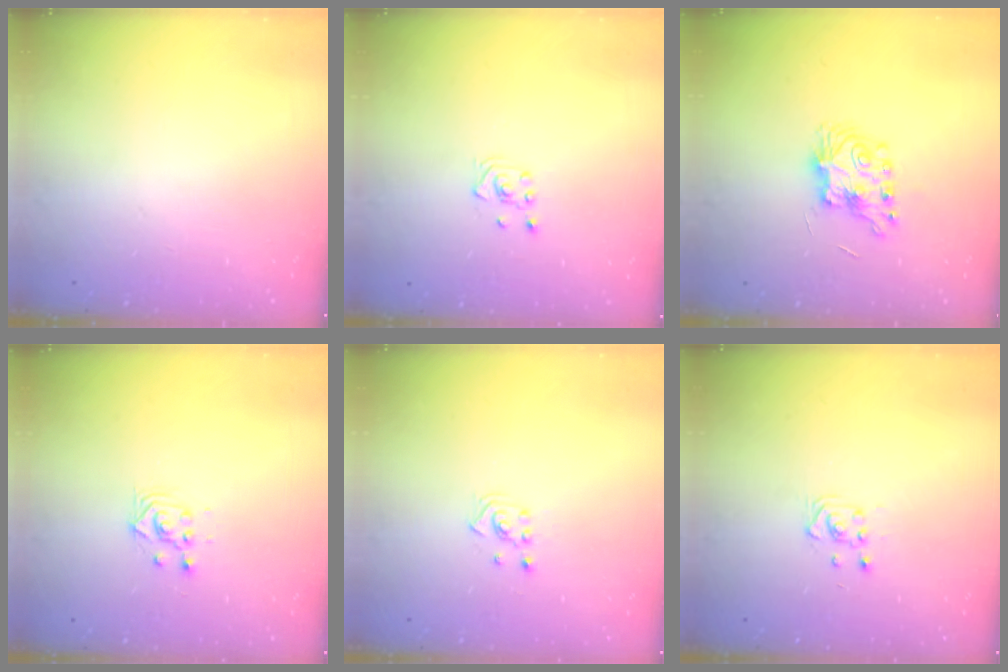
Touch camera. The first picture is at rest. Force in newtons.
{"total": 2.8, "press": 2.6, "slide": 1.0}
{"total": 7.9, "press": 7.9, "slide": 0.3}
{"total": 2.8, "press": 2.8, "slide": 0.2}
{"total": 2.1, "press": 2.1, "slide": 0.3}
{"total": 3.8, "press": 3.7, "slide": 0.6}